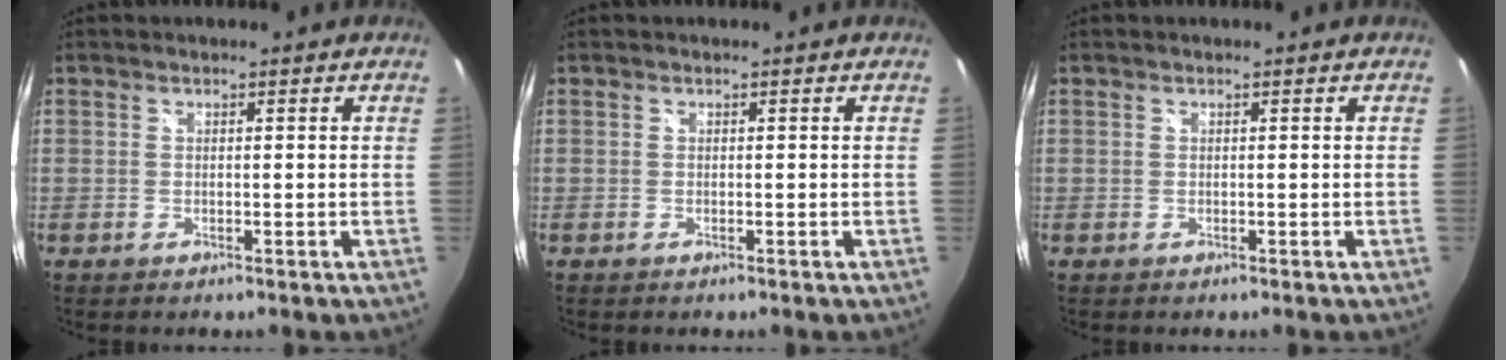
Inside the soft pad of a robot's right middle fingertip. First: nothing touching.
{"total": 0.0}
{"total": 0.0}